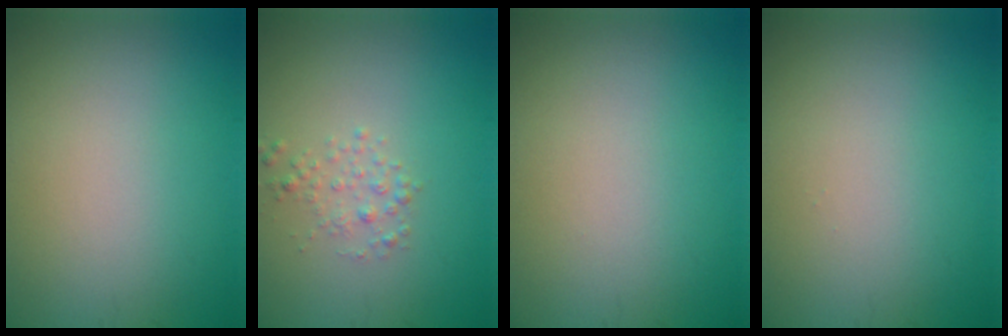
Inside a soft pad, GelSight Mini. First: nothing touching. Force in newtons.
{"total": 1.4, "press": 1.4, "slide": 0.0}
{"total": 0.0}
{"total": 0.0}